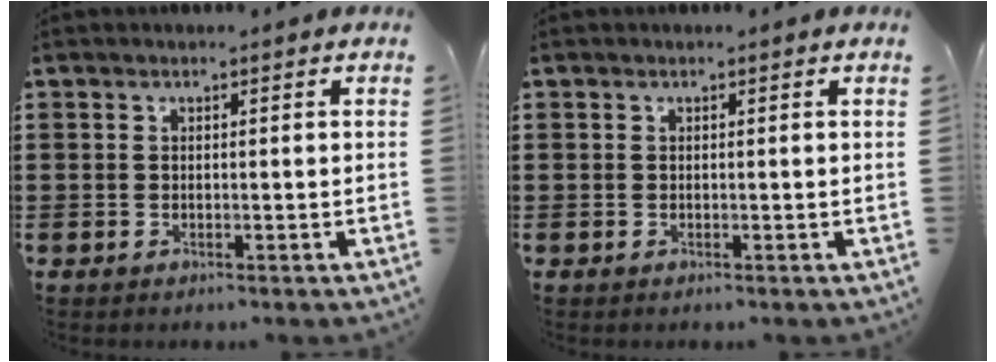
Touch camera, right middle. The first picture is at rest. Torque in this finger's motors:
{"motor_torque": [0.11, -0.09, 0.00, -0.01]}